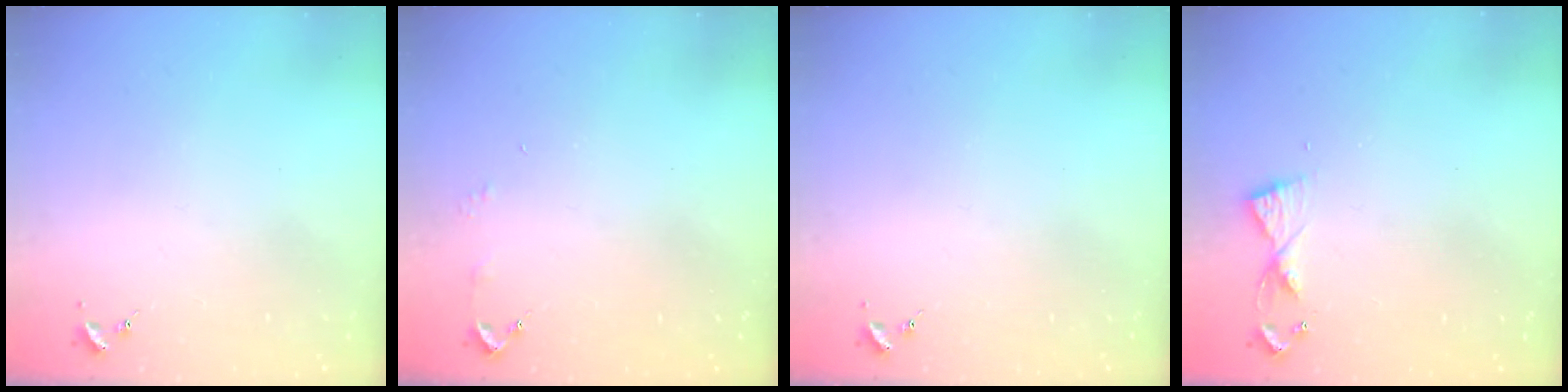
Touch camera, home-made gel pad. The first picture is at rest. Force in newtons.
{"total": 2.9, "press": 2.8, "slide": 0.3}
{"total": 0.0}
{"total": 5.5, "press": 5.4, "slide": 0.6}